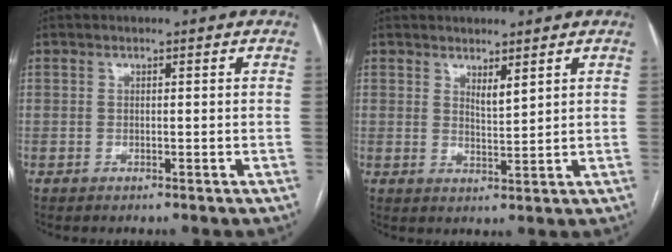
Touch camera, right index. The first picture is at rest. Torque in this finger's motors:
{"motor_torque": [0.51, 0.08, -0.01, 0.02]}